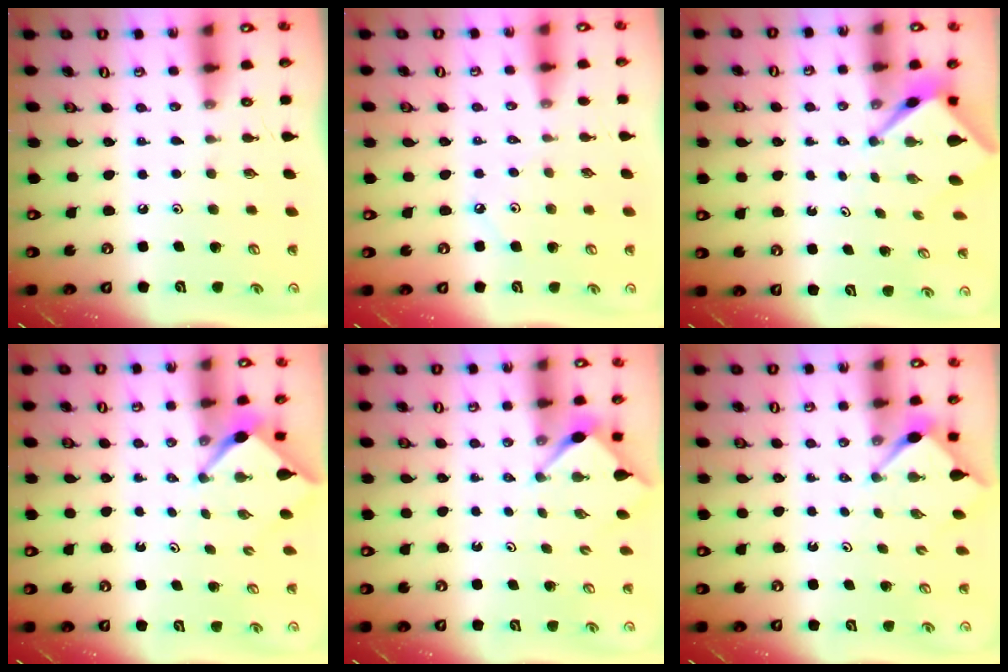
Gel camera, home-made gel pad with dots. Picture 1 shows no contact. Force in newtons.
{"total": 1.7, "press": 1.7, "slide": 0.3}
{"total": 3.1, "press": 3.1, "slide": 0.2}
{"total": 2.4, "press": 2.4, "slide": 0.1}
{"total": 2.8, "press": 2.8, "slide": 0.3}
{"total": 2.6, "press": 2.6, "slide": 0.3}